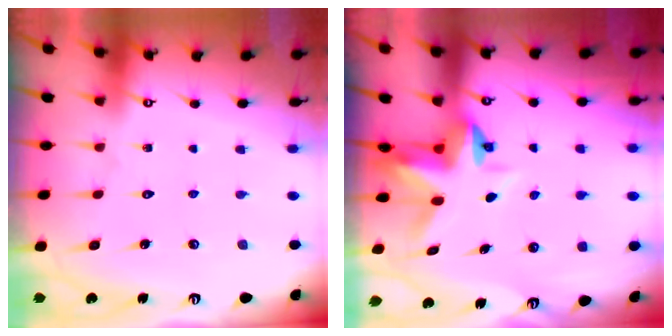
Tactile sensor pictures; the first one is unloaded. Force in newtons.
{"total": 4.5, "press": 4.5, "slide": 0.4}